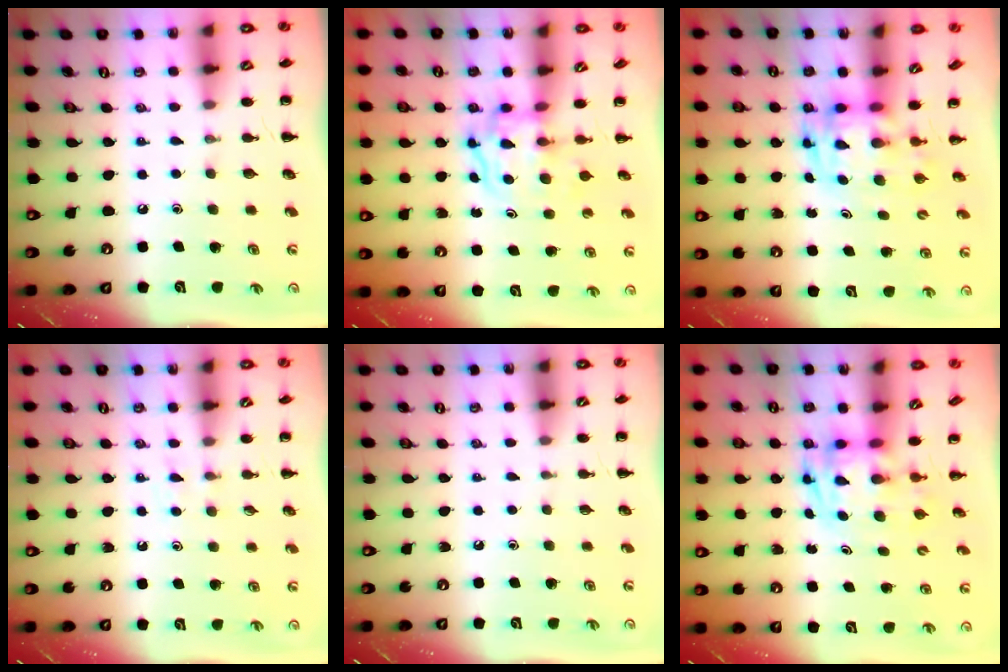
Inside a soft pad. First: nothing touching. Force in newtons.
{"total": 3.5, "press": 3.5, "slide": 0.4}
{"total": 3.0, "press": 3.0, "slide": 0.6}
{"total": 2.9, "press": 2.7, "slide": 1.2}
{"total": 0.6, "press": 0.6, "slide": 0.2}
{"total": 2.7, "press": 2.7, "slide": 0.5}